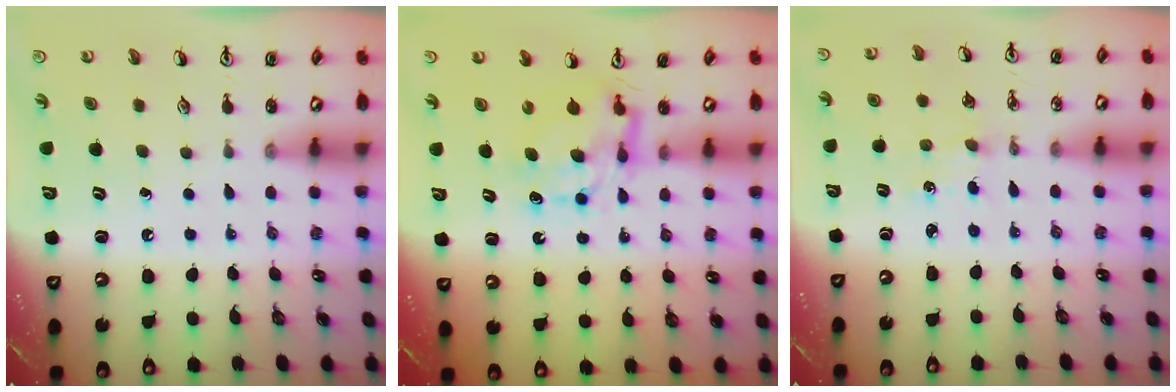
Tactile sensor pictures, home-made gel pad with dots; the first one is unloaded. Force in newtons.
{"total": 7.5, "press": 7.5, "slide": 0.6}
{"total": 0.0}